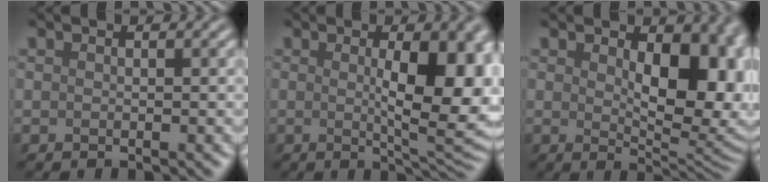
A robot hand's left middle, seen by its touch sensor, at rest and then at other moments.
{"total": 8.6, "force": [0.6, 2.4, 8.2], "torque": [-0.111, -0.009, 0.017]}
{"total": 8.9, "force": [1.3, 4.9, 7.3], "torque": [-0.100, -0.014, 0.029]}